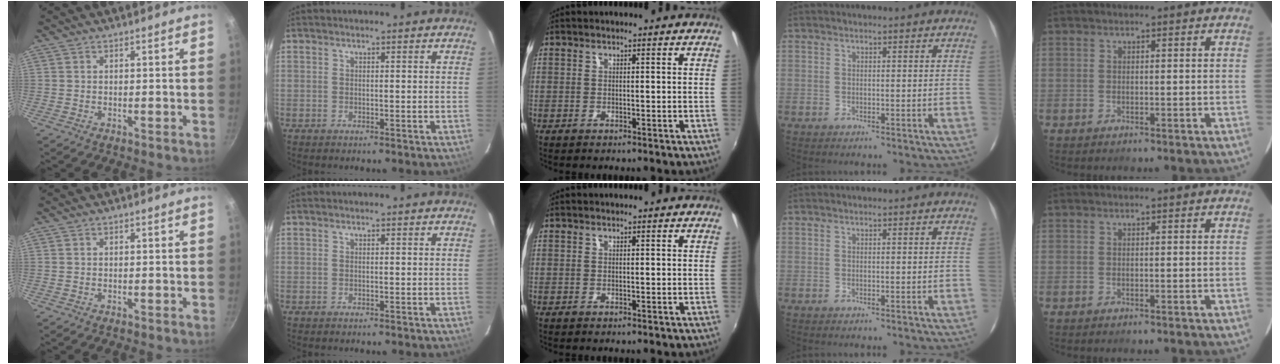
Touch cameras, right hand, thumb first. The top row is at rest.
{}